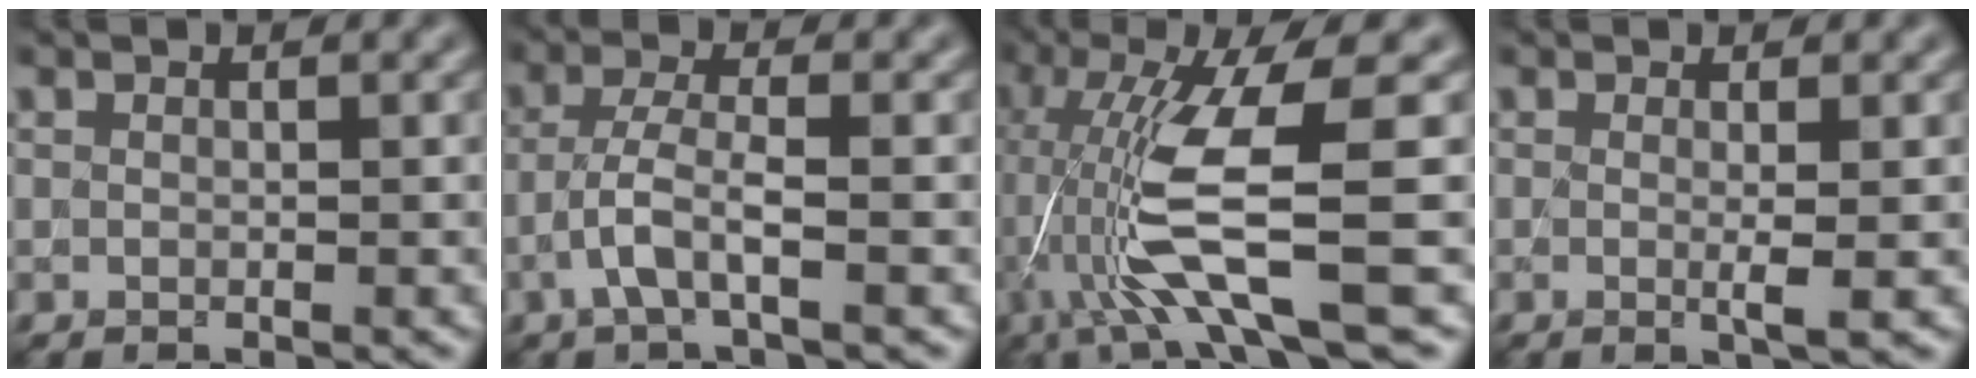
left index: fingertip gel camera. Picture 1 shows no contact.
{"total": 2.9, "force": [-1.2, 0.5, 2.6], "torque": [-0.060, 0.009, -0.033]}
{"total": 9.8, "force": [-1.7, 1.8, 9.5], "torque": [-0.184, -0.005, -0.029]}
{"total": 2.0, "force": [0.1, 0.4, 2.0], "torque": [-0.034, -0.006, -0.006]}